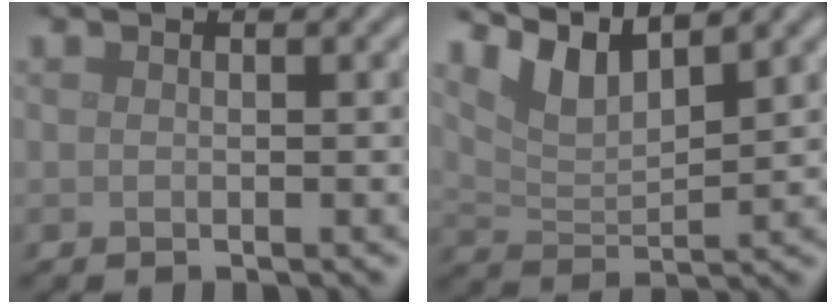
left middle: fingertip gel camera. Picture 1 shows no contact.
{"total": 4.6, "force": [3.4, 1.1, 2.9], "torque": [-0.068, -0.005, 0.070]}